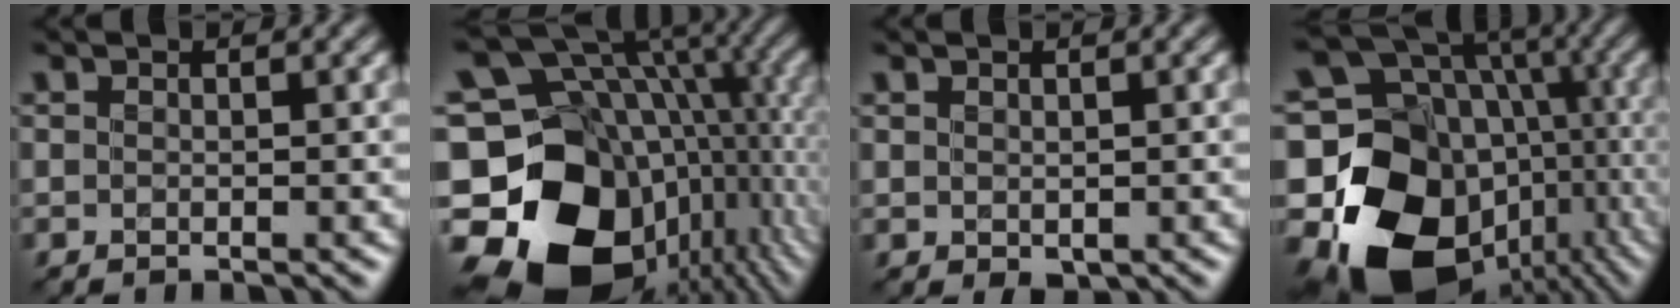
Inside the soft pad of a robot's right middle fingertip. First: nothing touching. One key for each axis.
{"total": 21.5, "fx": -6.0, "fy": 16.4, "fz": 12.6, "tx": -0.257, "ty": -0.007, "tz": -0.083}
{"total": 0.9, "fx": 0.1, "fy": 0.7, "fz": 0.5, "tx": -0.008, "ty": -0.003, "tz": 0.006}
{"total": 20.0, "fx": -6.3, "fy": 15.7, "fz": 10.6, "tx": -0.210, "ty": -0.026, "tz": -0.070}